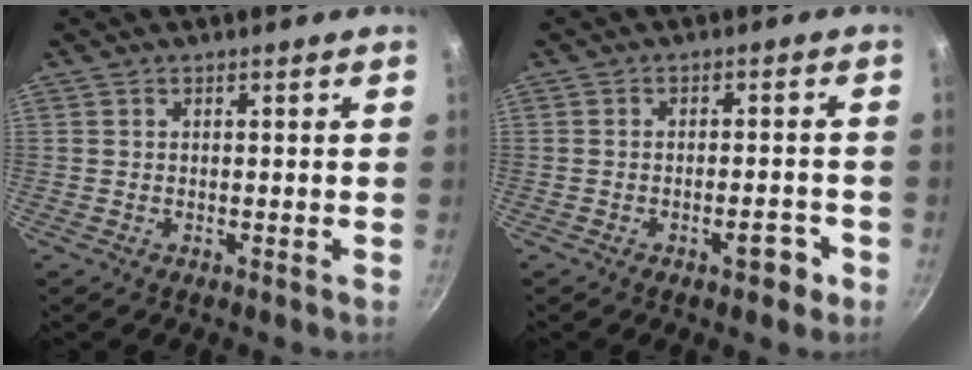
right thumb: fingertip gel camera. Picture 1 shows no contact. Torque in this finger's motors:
{"motor_torque": [-0.01, 0.05, -0.15, 0.01, -0.01]}